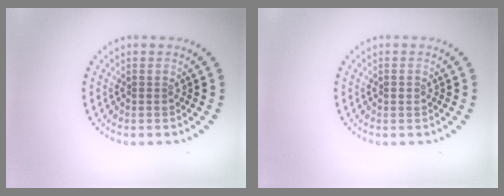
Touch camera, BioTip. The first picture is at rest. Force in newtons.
{"total": 0.6, "press": 0.6, "slide": 0.1}